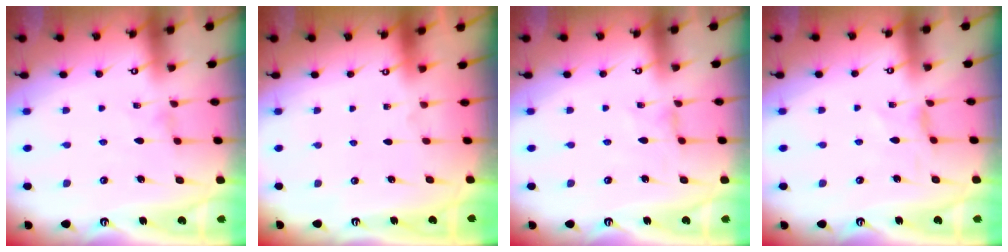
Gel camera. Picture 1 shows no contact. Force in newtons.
{"total": 0.0}
{"total": 0.0}
{"total": 2.3, "press": 2.3, "slide": 0.4}